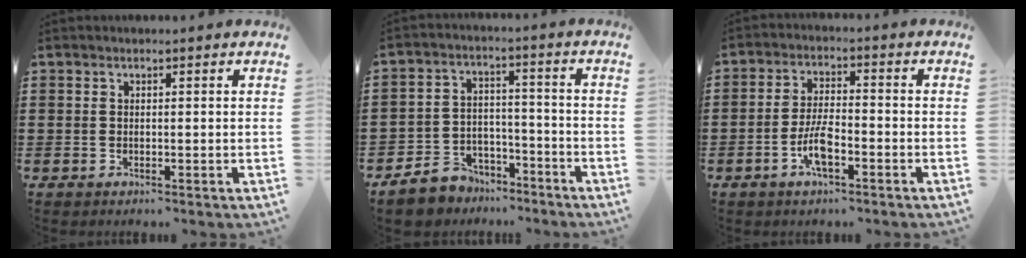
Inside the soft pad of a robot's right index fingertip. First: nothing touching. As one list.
[{"total": 6.1, "force": [-5.6, 2.5, 0.5], "torque": [-0.023, 0.020, -0.111]}, {"total": 5.7, "force": [-2.5, 1.7, 4.8], "torque": [-0.105, -0.001, -0.053]}]